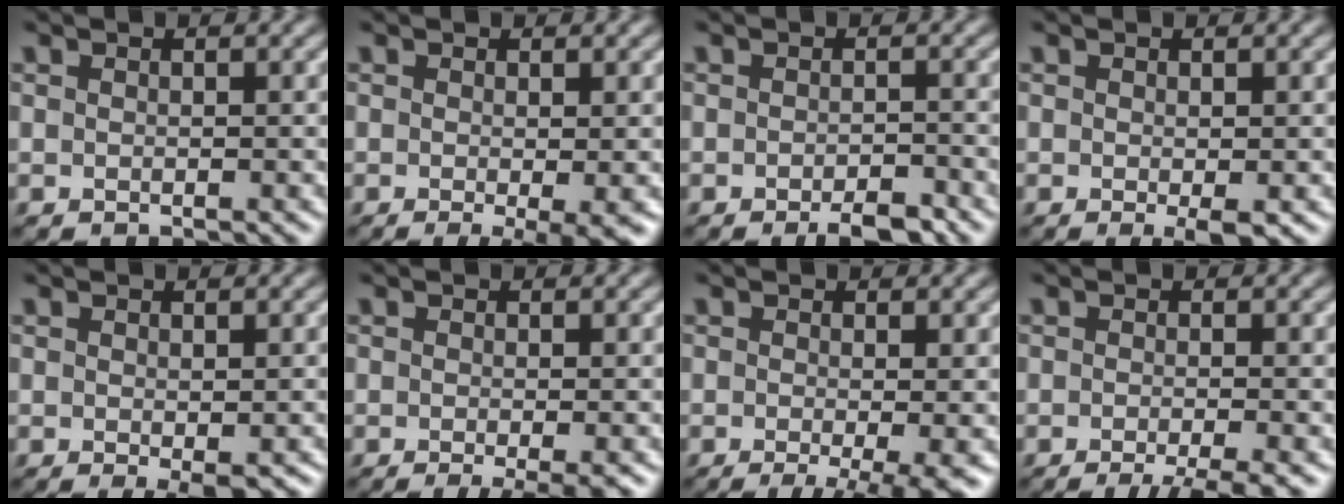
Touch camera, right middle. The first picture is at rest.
{"total": 3.0, "force": [-0.8, 0.4, 2.8], "torque": [-0.043, -0.012, -0.010]}
{"total": 2.7, "force": [-2.0, 0.8, 1.7], "torque": [-0.024, 0.001, -0.030]}
{"total": 1.5, "force": [-0.4, 0.1, 1.4], "torque": [-0.024, -0.009, -0.006]}
{"total": 1.7, "force": [-0.5, 0.3, 1.6], "torque": [-0.024, -0.007, -0.006]}
{"total": 3.2, "force": [-1.4, 0.6, 2.8], "torque": [-0.039, -0.008, -0.025]}
{"total": 5.6, "force": [-2.0, 1.3, 5.0], "torque": [-0.068, -0.016, -0.024]}
{"total": 3.8, "force": [-2.3, 0.6, 3.0], "torque": [-0.036, -0.002, -0.042]}